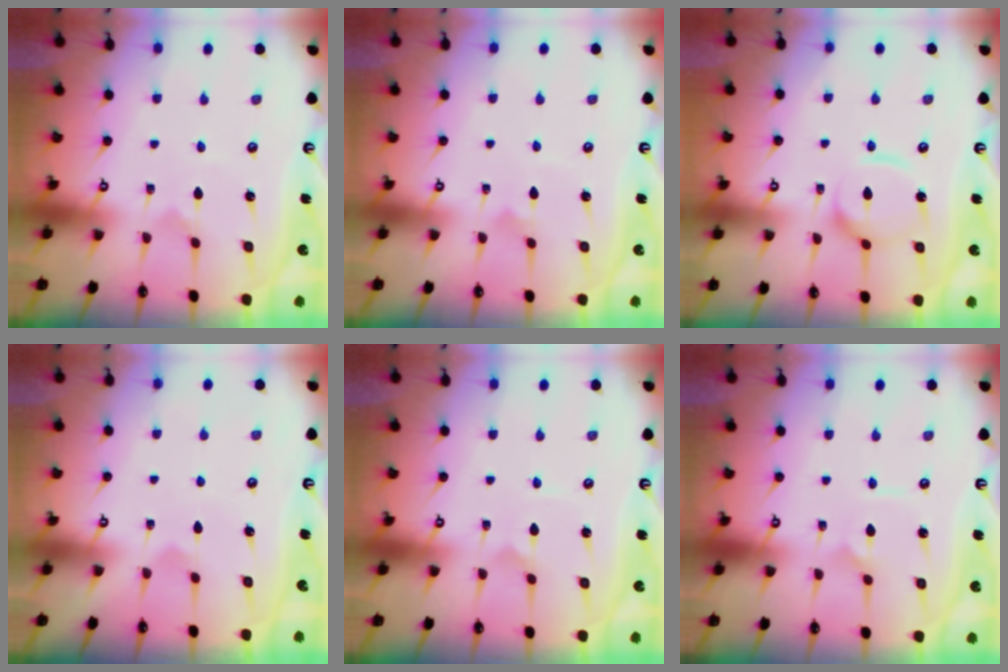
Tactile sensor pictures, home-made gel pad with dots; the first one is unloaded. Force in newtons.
{"total": 1.9, "press": 1.9, "slide": 0.1}
{"total": 9.3, "press": 9.2, "slide": 0.9}
{"total": 2.5, "press": 2.5, "slide": 0.1}
{"total": 0.0}
{"total": 1.6, "press": 1.6, "slide": 0.1}